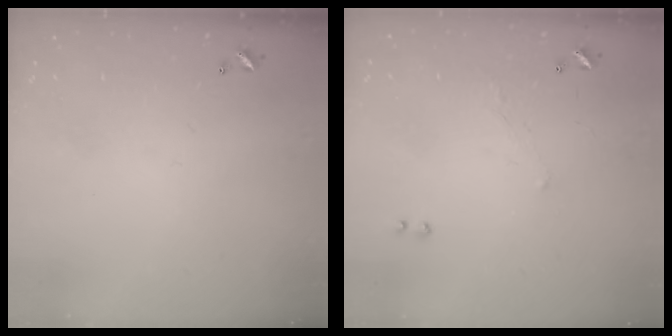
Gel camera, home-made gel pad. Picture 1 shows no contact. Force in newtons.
{"total": 1.2, "press": 0.8, "slide": 0.9}